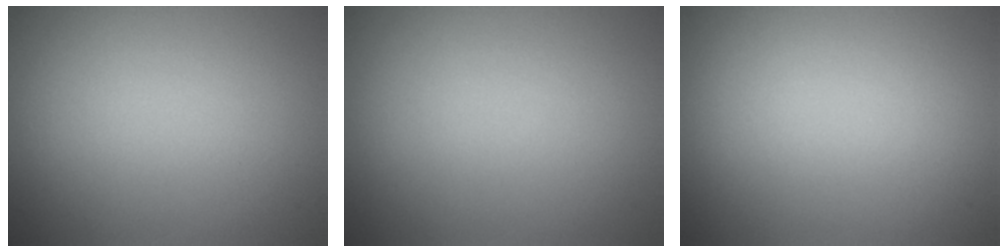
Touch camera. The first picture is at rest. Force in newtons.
{"total": 0.0}
{"total": 0.0}